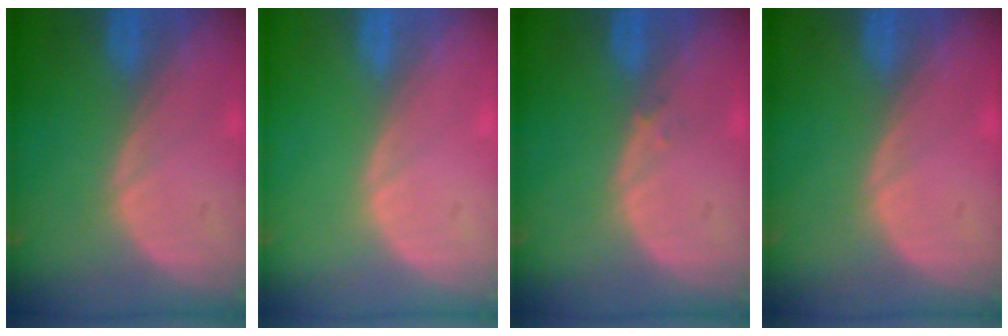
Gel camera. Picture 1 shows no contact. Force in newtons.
{"total": 0.0}
{"total": 0.7, "press": 0.7, "slide": 0.1}
{"total": 0.6, "press": 0.0, "slide": 0.6}